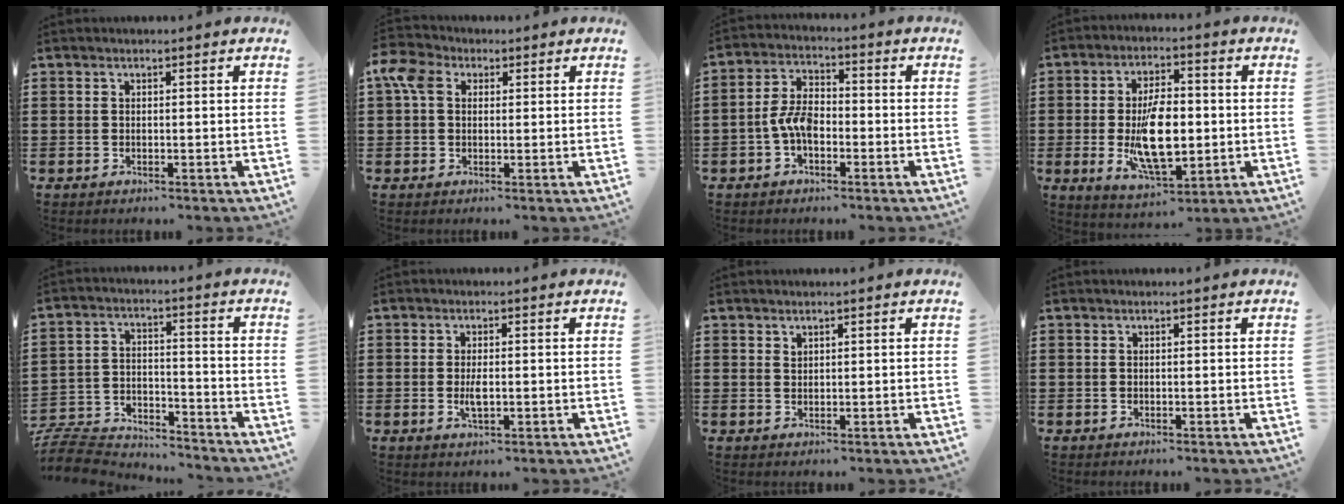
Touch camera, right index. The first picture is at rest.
{"total": 5.7, "force": [2.2, 4.2, 3.1], "torque": [-0.083, 0.015, 0.040]}
{"total": 5.6, "force": [-1.9, 2.9, 4.4], "torque": [-0.111, -0.004, -0.043]}
{"total": 11.5, "force": [-1.1, 5.2, 10.2], "torque": [-0.193, -0.013, -0.020]}
{"total": 8.3, "force": [-8.0, 1.7, 1.3], "torque": [-0.044, 0.014, -0.162]}
{"total": 3.8, "force": [-0.4, 1.3, 3.6], "torque": [-0.074, -0.005, -0.008]}
{"total": 0.9, "force": [0.8, 0.4, 0.1], "torque": [-0.003, 0.002, 0.016]}
{"total": 0.0}